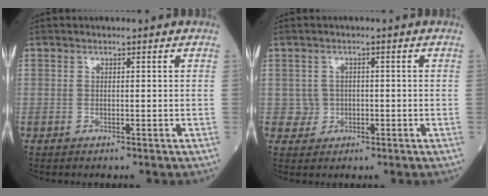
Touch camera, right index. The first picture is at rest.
{"total": 2.2, "force": [-0.3, 2.2, 0.1], "torque": [0.007, 0.008, -0.004]}